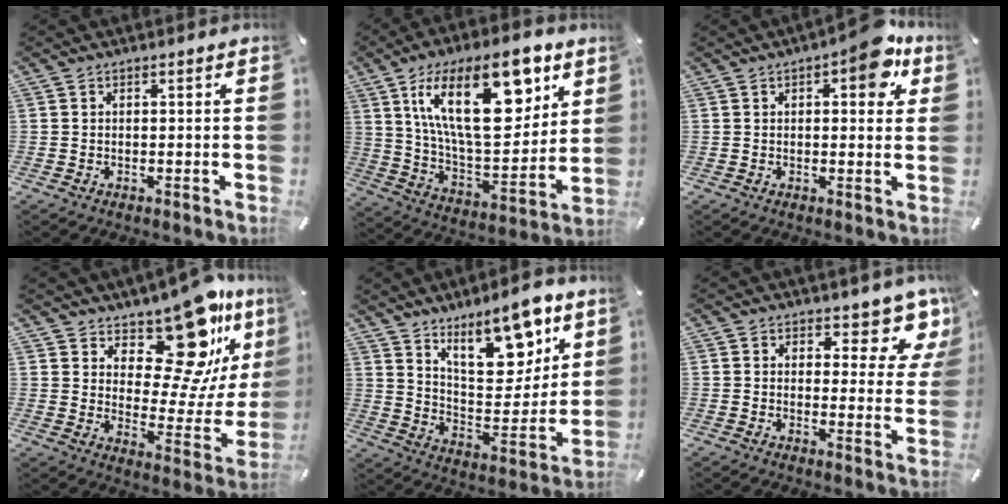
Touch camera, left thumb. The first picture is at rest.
{"total": 25.8, "force": [11.9, 12.0, 19.5], "torque": [-0.329, -0.054, 0.191]}
{"total": 9.7, "force": [4.1, 4.6, 7.5], "torque": [-0.078, -0.018, 0.061]}
{"total": 17.8, "force": [13.1, 7.5, 9.5], "torque": [-0.126, -0.123, 0.219]}
{"total": 17.6, "force": [12.4, 7.7, 9.9], "torque": [-0.130, -0.082, 0.212]}
{"total": 8.3, "force": [6.2, 4.0, 3.9], "torque": [-0.036, -0.057, 0.105]}